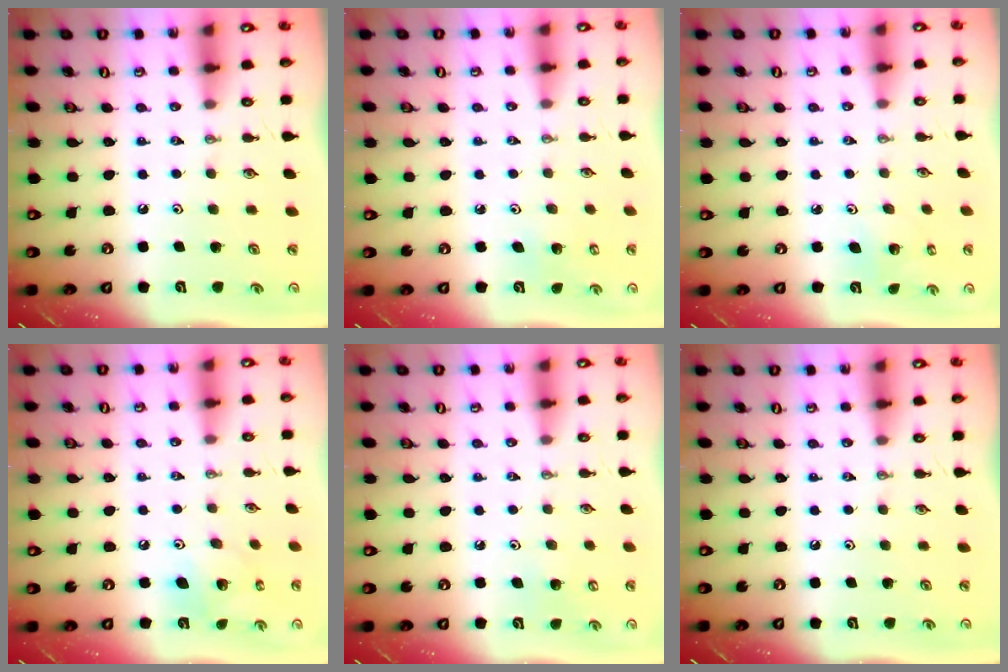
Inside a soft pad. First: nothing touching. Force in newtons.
{"total": 3.5, "press": 3.5, "slide": 0.2}
{"total": 3.0, "press": 3.0, "slide": 0.2}
{"total": 8.7, "press": 8.7, "slide": 0.6}
{"total": 5.9, "press": 5.9, "slide": 0.6}
{"total": 0.0}